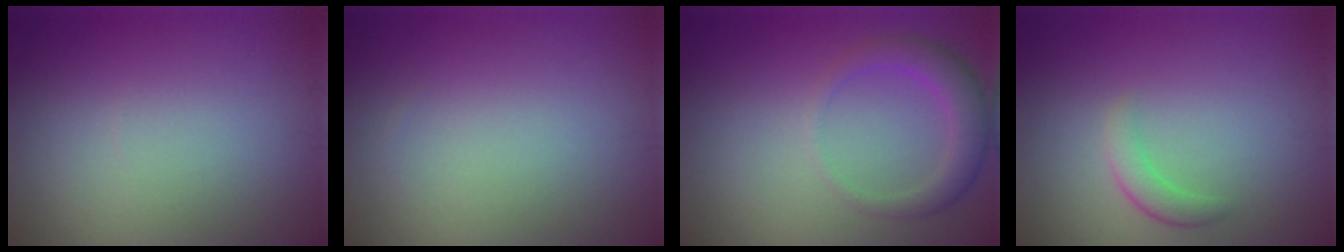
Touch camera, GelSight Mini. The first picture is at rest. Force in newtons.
{"total": 0.0}
{"total": 2.9, "press": 2.9, "slide": 0.1}
{"total": 1.7, "press": 1.7, "slide": 0.1}